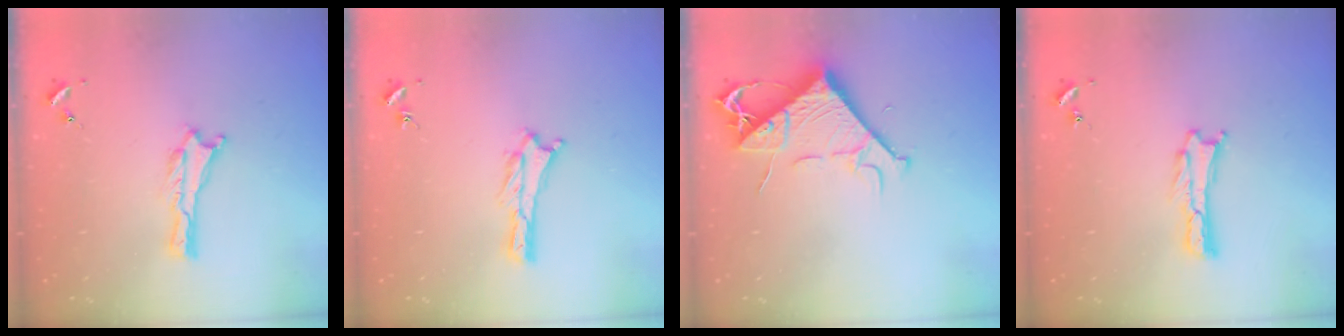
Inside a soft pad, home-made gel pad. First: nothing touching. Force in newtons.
{"total": 0.0}
{"total": 8.6, "press": 8.5, "slide": 1.2}
{"total": 0.0}